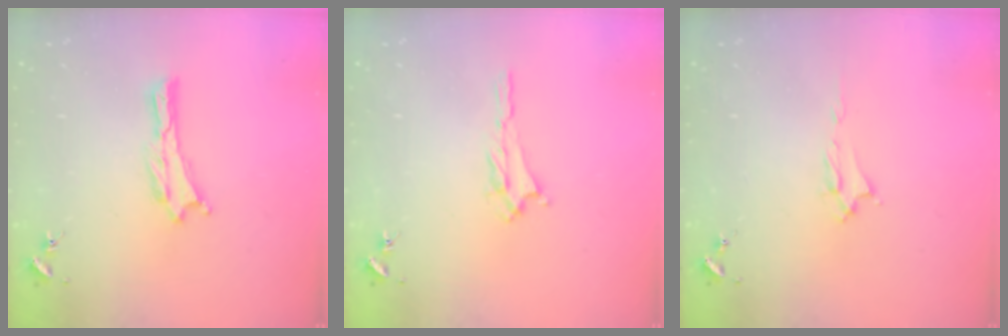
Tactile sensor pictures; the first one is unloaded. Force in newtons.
{"total": 1.2, "press": 1.1, "slide": 0.5}
{"total": 1.6, "press": 1.6, "slide": 0.2}